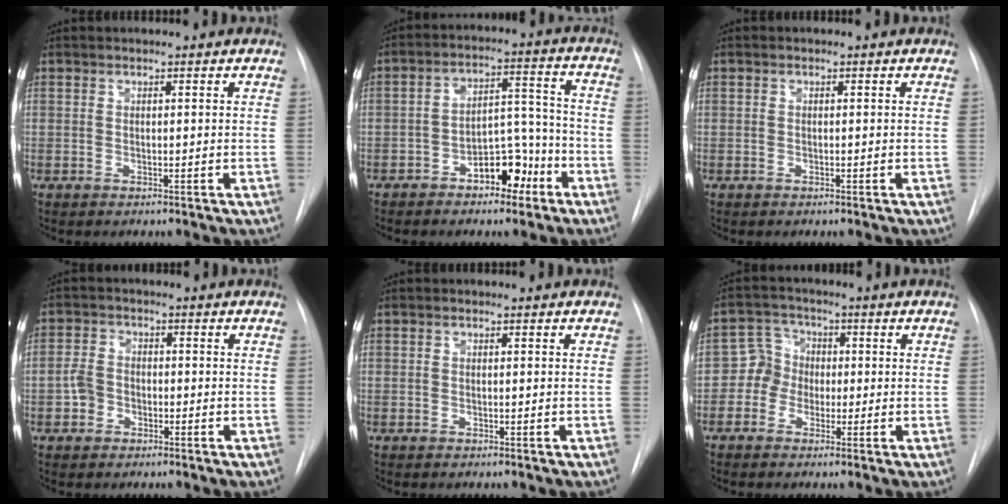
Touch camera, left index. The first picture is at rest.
{"total": 8.4, "force": [-4.9, 4.2, 5.3], "torque": [-0.079, 0.033, -0.076]}
{"total": 0.0}
{"total": 3.5, "force": [-1.3, 2.9, 1.5], "torque": [-0.036, 0.012, -0.026]}
{"total": 0.0}
{"total": 4.5, "force": [-1.0, 4.3, 1.1], "torque": [-0.018, 0.021, -0.023]}